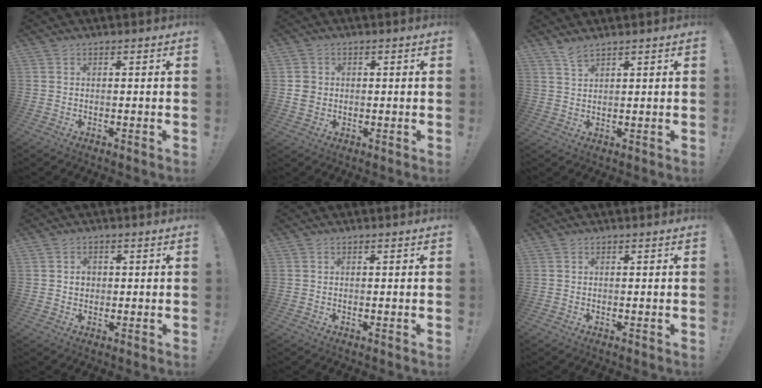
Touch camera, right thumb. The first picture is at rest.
{"total": 4.1, "force": [0.2, 3.8, 1.4], "torque": [-0.017, 0.007, 0.007]}
{"total": 3.2, "force": [2.6, 0.5, 1.8], "torque": [-0.039, -0.013, 0.048]}
{"total": 2.4, "force": [0.1, 2.1, 1.1], "torque": [0.000, -0.005, -0.004]}
{"total": 0.0}
{"total": 0.0}